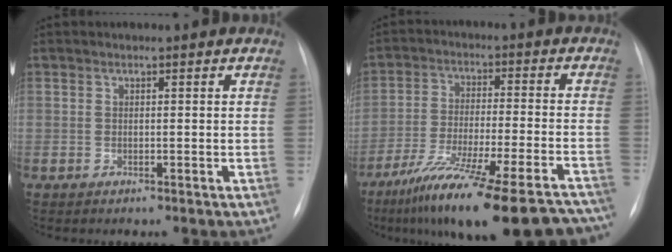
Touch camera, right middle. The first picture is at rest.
{"total": 24.7, "force": [-20.0, 2.4, 14.2], "torque": [-0.176, -0.027, -0.300]}